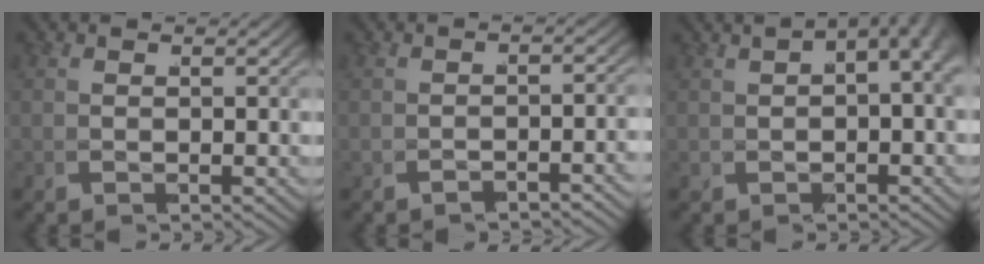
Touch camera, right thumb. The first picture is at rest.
{"total": 2.3, "force": [-2.2, -0.2, 0.9], "torque": [-0.013, 0.003, -0.033]}
{"total": 4.5, "force": [0.6, 2.7, 3.6], "torque": [-0.032, 0.015, 0.003]}